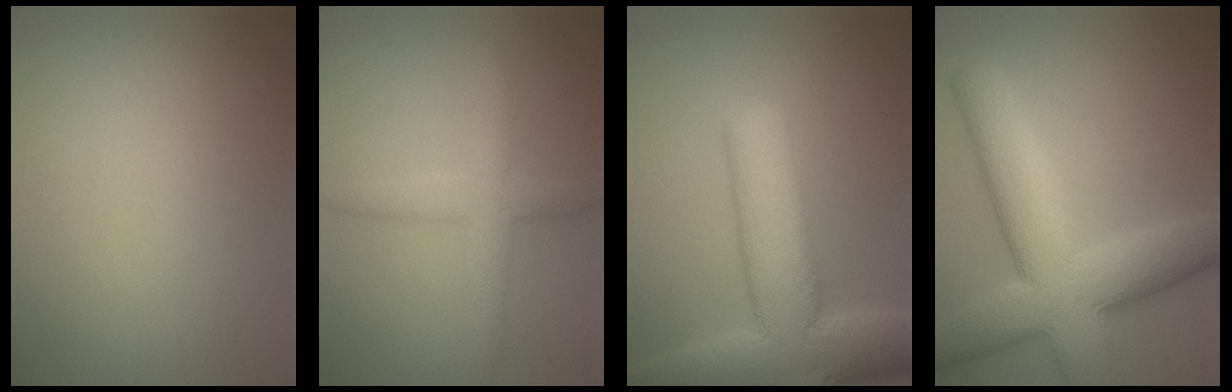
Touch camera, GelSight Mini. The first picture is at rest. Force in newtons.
{"total": 3.3, "press": 3.3, "slide": 0.1}
{"total": 11.1, "press": 11.1, "slide": 0.6}
{"total": 10.8, "press": 10.8, "slide": 0.6}